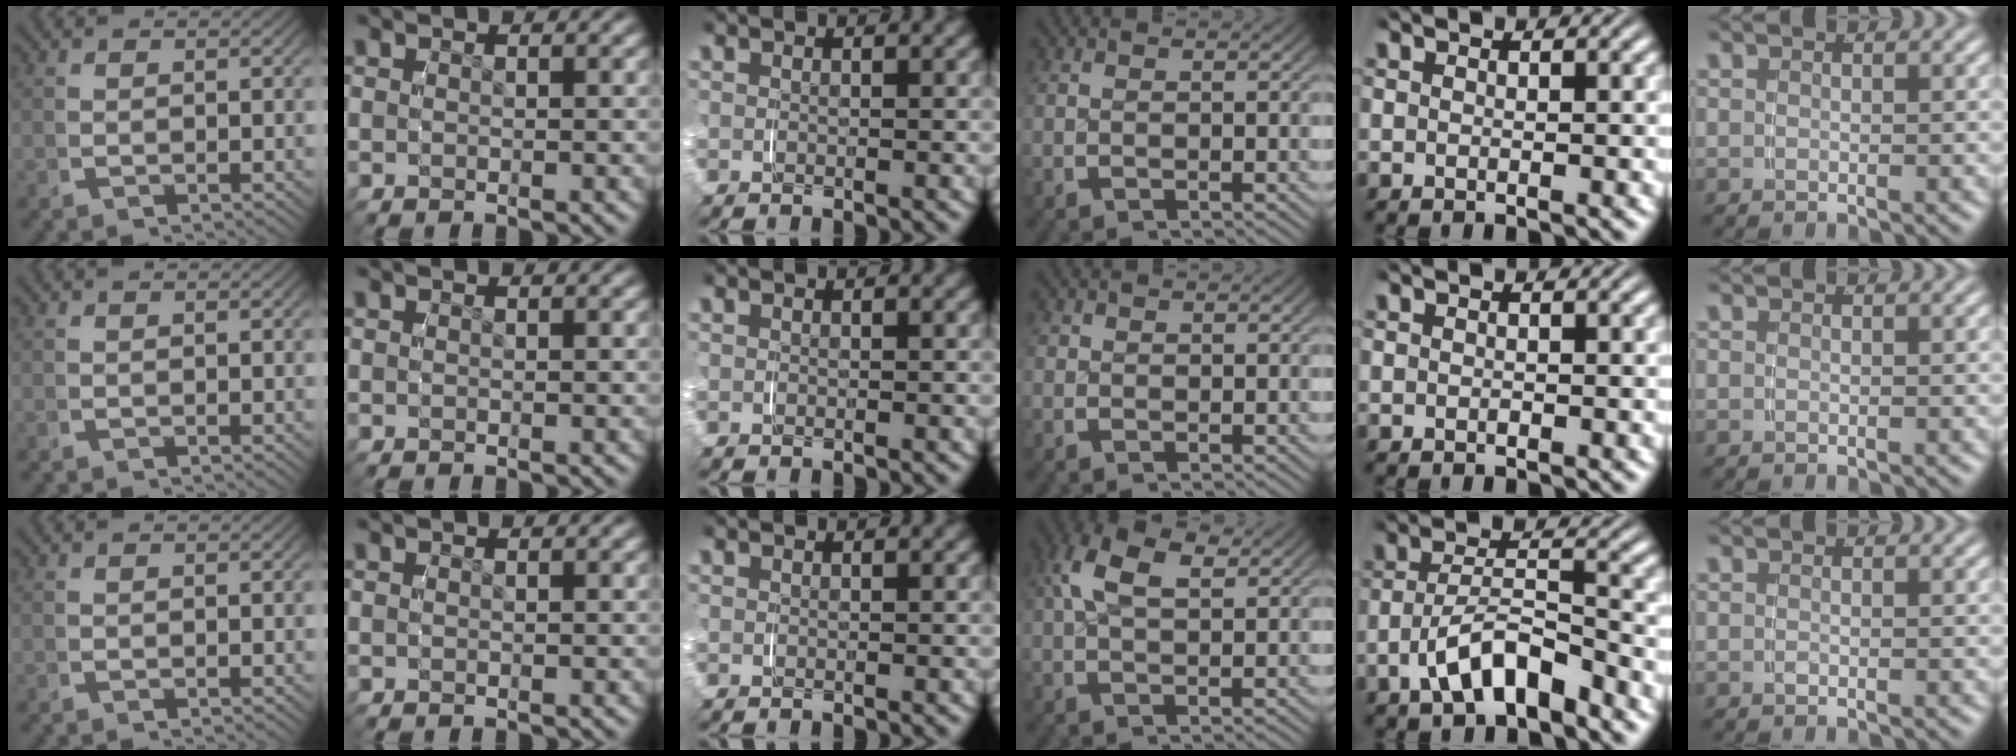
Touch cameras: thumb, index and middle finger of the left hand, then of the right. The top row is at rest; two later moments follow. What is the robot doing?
{"motion": "grasp_and_lifting", "object": "map"}